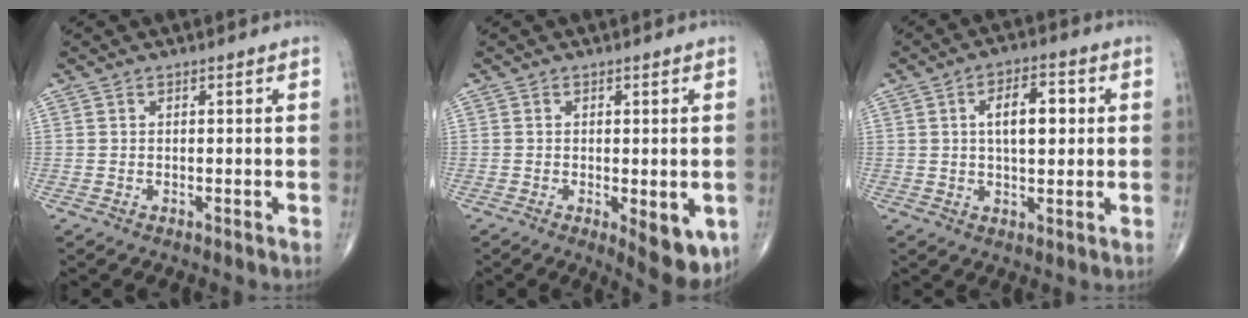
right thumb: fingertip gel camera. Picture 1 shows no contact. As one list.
[{"total": 7.8, "force": [-2.3, 3.0, 6.9], "torque": [-0.081, -0.016, -0.026]}, {"total": 8.2, "force": [1.5, 3.9, 7.1], "torque": [-0.096, 0.005, 0.020]}]